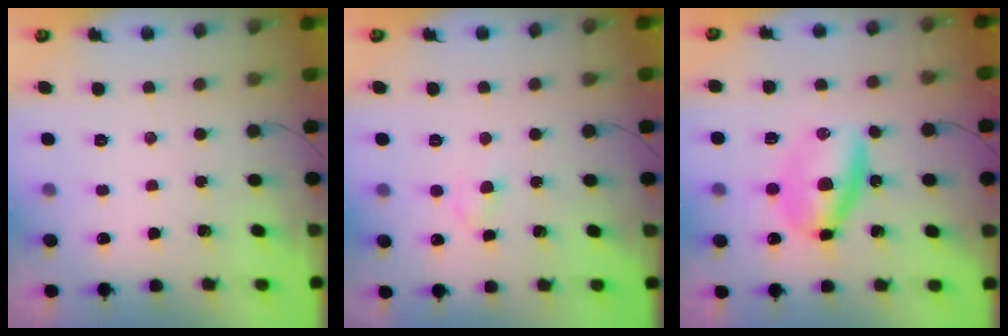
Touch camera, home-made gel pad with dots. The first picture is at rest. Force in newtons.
{"total": 2.3, "press": 2.0, "slide": 1.1}
{"total": 7.0, "press": 6.8, "slide": 1.6}